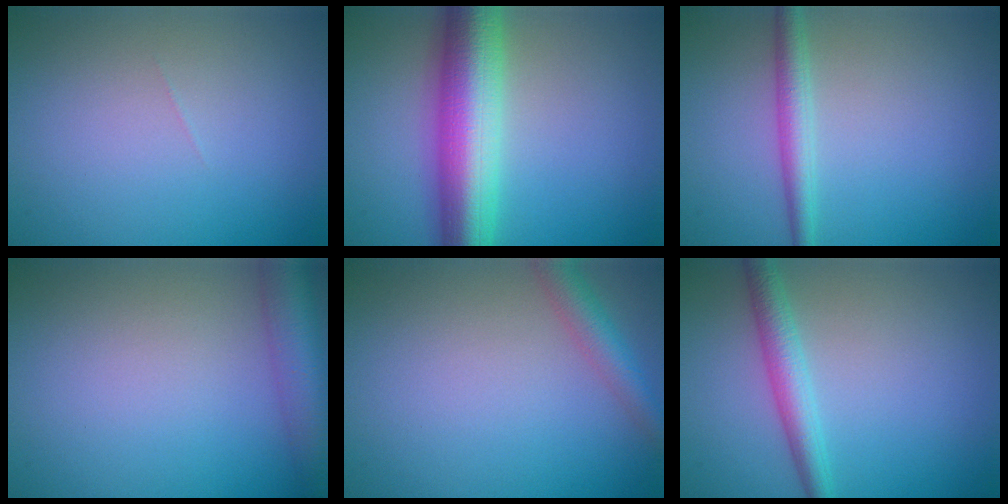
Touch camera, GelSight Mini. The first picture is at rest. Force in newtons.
{"total": 9.9, "press": 9.9, "slide": 0.1}
{"total": 2.5, "press": 2.5, "slide": 0.0}
{"total": 5.5, "press": 5.5, "slide": 0.3}
{"total": 2.8, "press": 2.8, "slide": 0.1}
{"total": 3.1, "press": 3.1, "slide": 0.1}